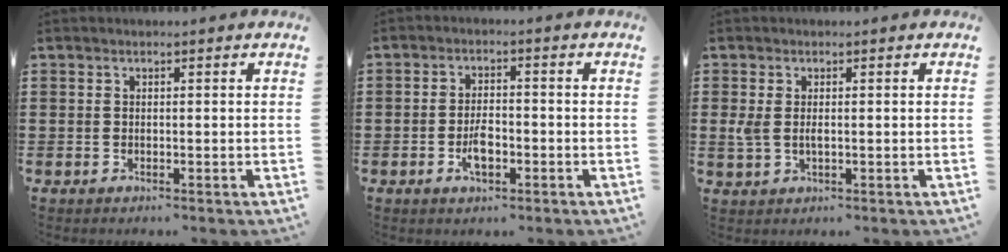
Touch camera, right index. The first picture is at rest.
{"total": 4.0, "force": [-1.5, 1.8, 3.2], "torque": [-0.064, 0.002, -0.027]}
{"total": 2.3, "force": [0.0, 1.2, 2.0], "torque": [-0.054, -0.002, -0.006]}